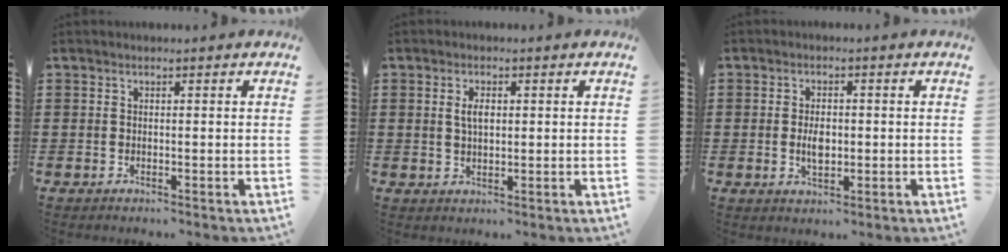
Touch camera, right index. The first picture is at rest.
{"total": 2.7, "force": [0.5, 1.2, 2.3], "torque": [-0.048, 0.007, 0.007]}
{"total": 3.4, "force": [-0.3, 1.6, 2.9], "torque": [-0.047, -0.003, -0.007]}